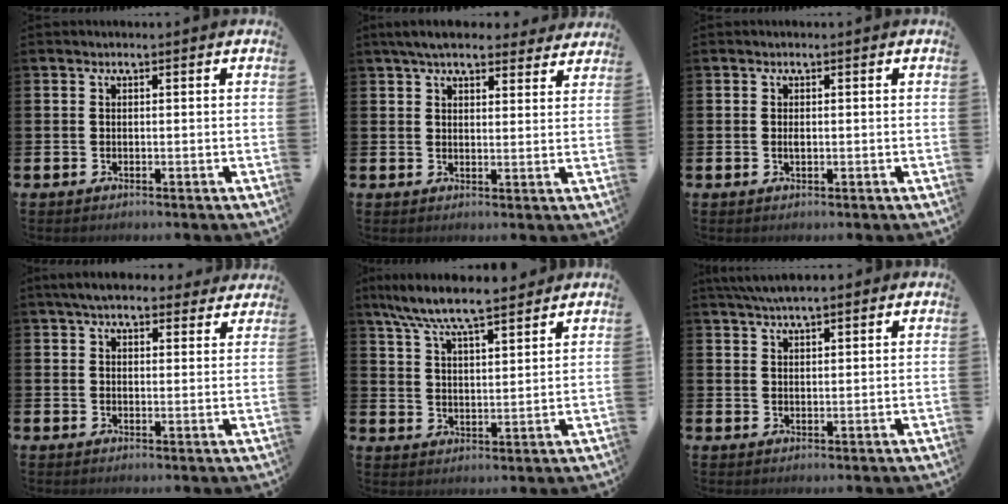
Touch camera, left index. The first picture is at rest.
{"total": 6.0, "force": [5.4, 1.6, 1.9], "torque": [-0.047, -0.017, 0.100]}
{"total": 0.7, "force": [0.1, 0.2, 0.6], "torque": [-0.007, -0.003, 0.000]}
{"total": 5.4, "force": [4.8, 1.6, 1.8], "torque": [-0.033, -0.016, 0.087]}
{"total": 7.7, "force": [7.2, 0.8, 2.6], "torque": [-0.077, -0.037, 0.127]}
{"total": 4.8, "force": [4.3, 0.8, 1.9], "torque": [-0.040, -0.009, 0.078]}